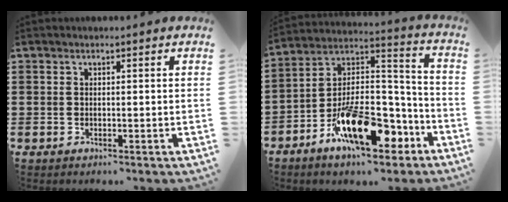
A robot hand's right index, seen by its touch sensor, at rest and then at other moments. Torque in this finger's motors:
{"motor_torque": [1.89, 0.25, 1.05, 0.16]}